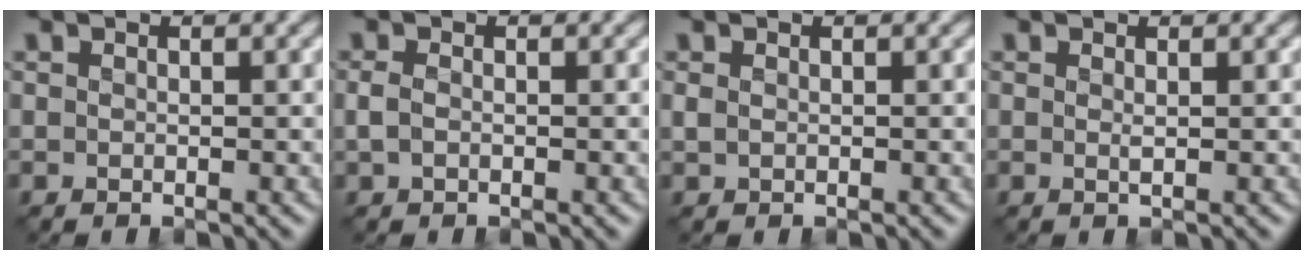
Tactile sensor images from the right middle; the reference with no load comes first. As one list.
[{"total": 1.1, "force": [-0.3, 0.7, 0.8], "torque": [-0.020, -0.002, -0.008]}, {"total": 0.6, "force": [0.1, 0.5, 0.4], "torque": [-0.009, -0.001, 0.003]}, {"total": 0.5, "force": [0.2, 0.0, 0.5], "torque": [-0.009, -0.001, 0.002]}]